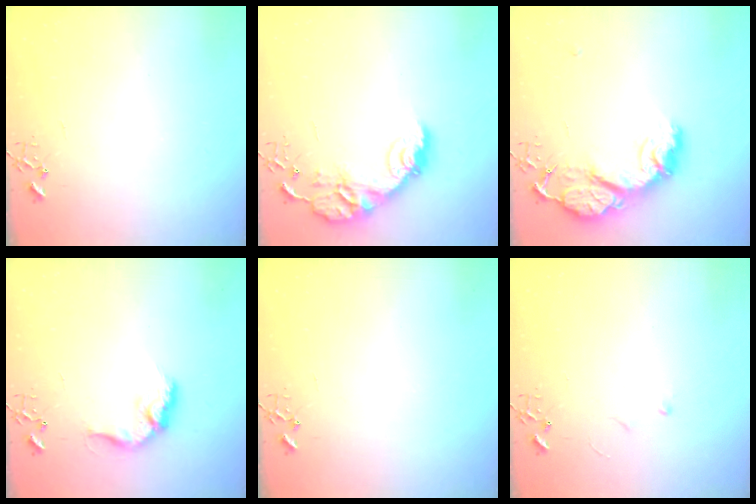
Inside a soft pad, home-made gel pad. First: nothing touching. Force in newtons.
{"total": 14.5, "press": 14.5, "slide": 1.0}
{"total": 15.8, "press": 15.8, "slide": 1.3}
{"total": 12.4, "press": 12.4, "slide": 0.6}
{"total": 0.0}
{"total": 3.4, "press": 3.4, "slide": 0.5}